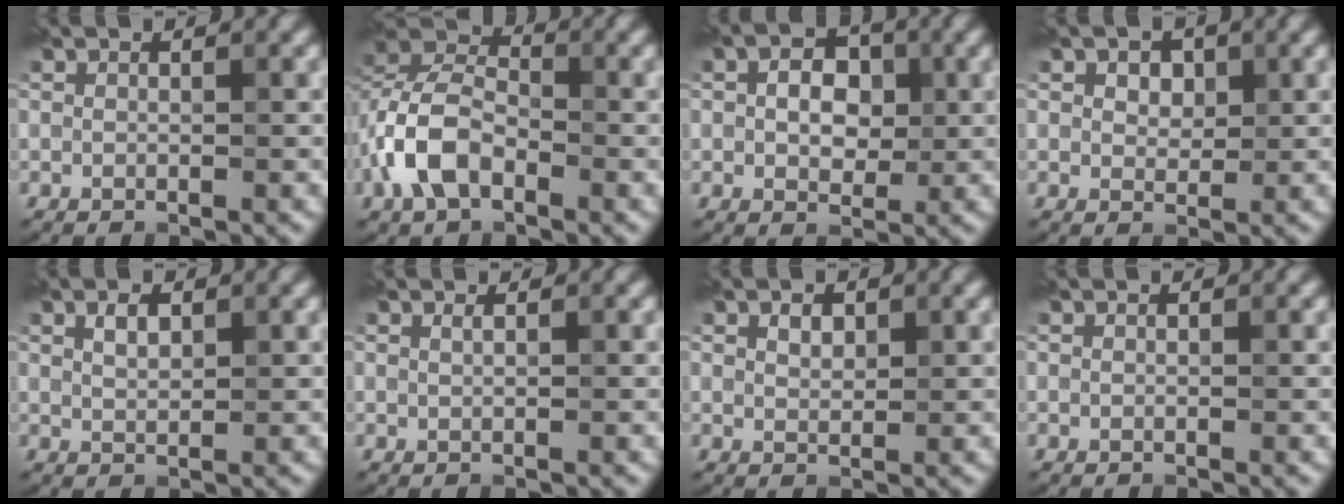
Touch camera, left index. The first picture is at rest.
{"total": 6.3, "force": [-2.5, 3.9, 4.2], "torque": [-0.091, 0.009, -0.058]}
{"total": 3.5, "force": [0.4, 2.4, 2.5], "torque": [-0.040, 0.003, -0.001]}
{"total": 2.2, "force": [1.1, 1.4, 1.2], "torque": [-0.018, 0.003, 0.011]}
{"total": 1.4, "force": [0.9, 0.5, 0.9], "torque": [-0.017, 0.001, 0.018]}
{"total": 0.6, "force": [0.4, 0.0, 0.4], "torque": [-0.010, 0.001, 0.008]}
{"total": 1.2, "force": [0.9, 0.6, 0.6], "torque": [-0.009, 0.000, 0.015]}
{"total": 0.0}